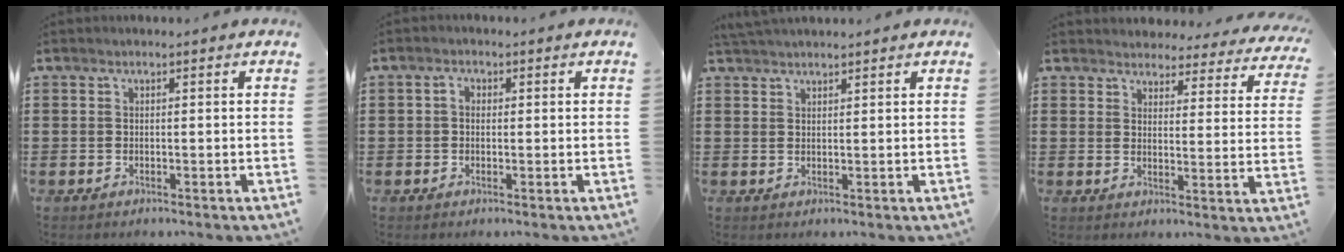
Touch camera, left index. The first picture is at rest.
{"total": 1.6, "force": [0.2, 1.2, 1.1], "torque": [-0.024, 0.009, 0.001]}
{"total": 2.0, "force": [1.9, 0.1, 0.3], "torque": [-0.009, 0.002, 0.038]}
{"total": 3.8, "force": [3.8, 0.4, 0.0], "torque": [-0.012, -0.026, 0.064]}